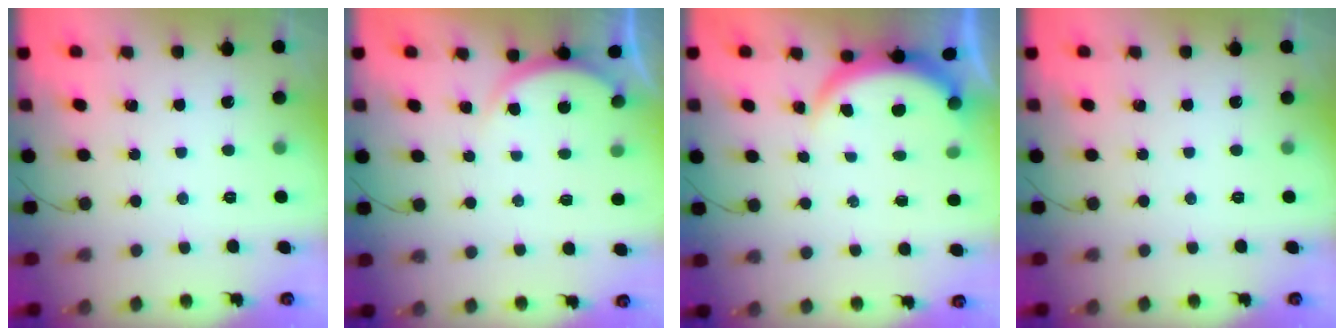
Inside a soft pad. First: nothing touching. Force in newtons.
{"total": 3.6, "press": 3.5, "slide": 0.5}
{"total": 3.9, "press": 3.9, "slide": 0.2}
{"total": 0.0}